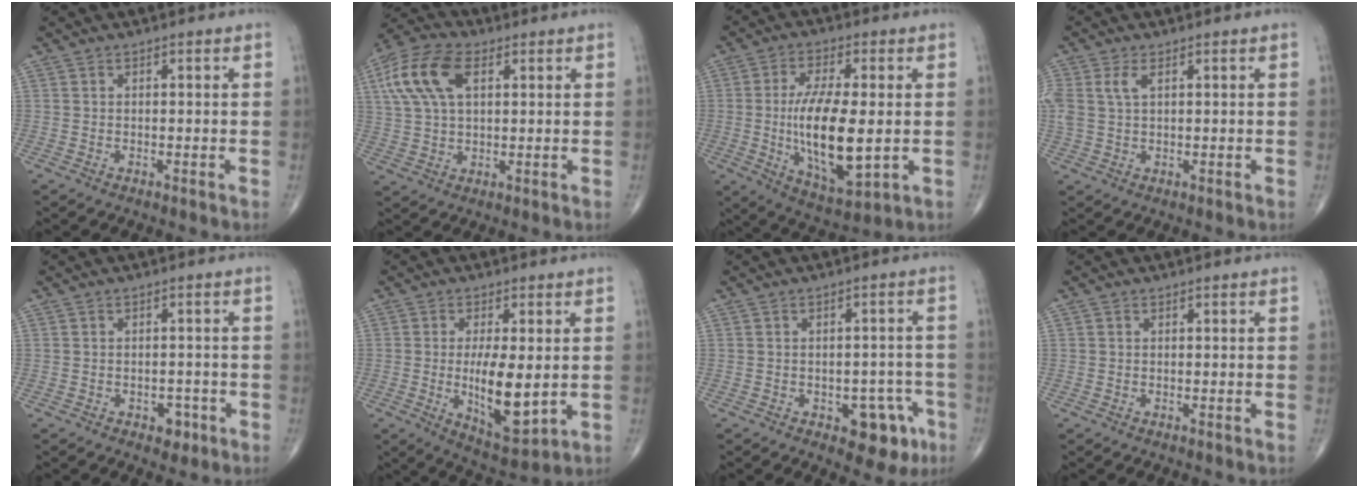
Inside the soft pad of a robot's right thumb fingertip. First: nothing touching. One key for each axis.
{"total": 12.8, "fx": 4.3, "fy": 6.9, "fz": 9.9, "tx": -0.210, "ty": 0.013, "tz": 0.079}
{"total": 15.9, "fx": -1.0, "fy": 5.9, "fz": 14.8, "tx": -0.263, "ty": -0.017, "tz": -0.008}
{"total": 4.3, "fx": 1.5, "fy": 2.1, "fz": 3.4, "tx": -0.090, "ty": 0.011, "tz": 0.034}
{"total": 2.9, "fx": -1.4, "fy": 1.9, "fz": 1.6, "tx": -0.007, "ty": 0.005, "tz": -0.015}
{"total": 11.4, "fx": -0.6, "fy": 4.1, "fz": 10.6, "tx": -0.172, "ty": -0.028, "tz": 0.001}
{"total": 8.1, "fx": -3.6, "fy": 4.6, "fz": 5.7, "tx": -0.036, "ty": 0.022, "tz": -0.038}
{"total": 0.0}